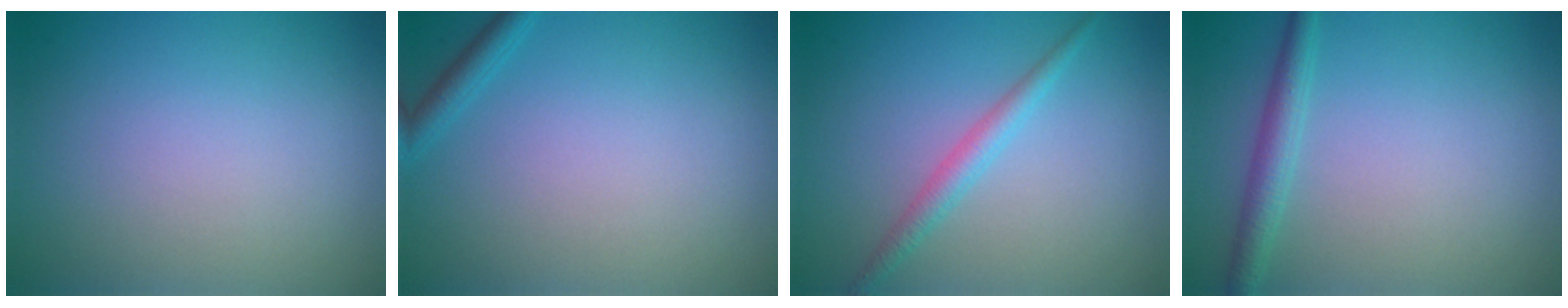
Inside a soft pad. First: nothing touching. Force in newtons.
{"total": 1.5, "press": 1.5, "slide": 0.2}
{"total": 1.9, "press": 1.9, "slide": 0.0}
{"total": 2.3, "press": 2.2, "slide": 0.1}